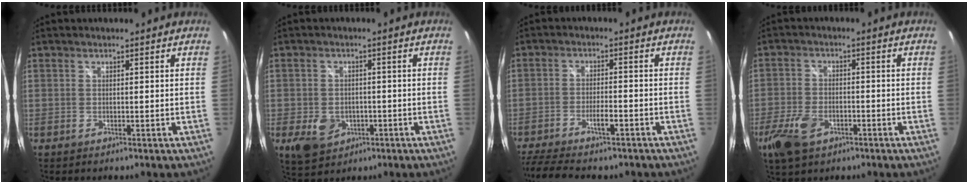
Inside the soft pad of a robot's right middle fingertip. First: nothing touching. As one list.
[{"total": 7.2, "force": [-2.7, 5.5, 3.8], "torque": [-0.090, -0.003, -0.034]}, {"total": 9.9, "force": [-7.9, 2.2, 5.5], "torque": [-0.126, -0.016, -0.132]}, {"total": 9.0, "force": [-4.8, 5.4, 5.4], "torque": [-0.138, -0.012, -0.088]}]